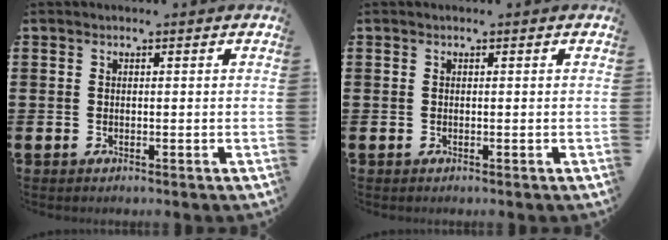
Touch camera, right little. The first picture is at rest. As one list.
[{"total": 0.0}]